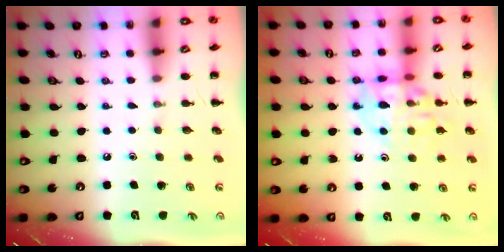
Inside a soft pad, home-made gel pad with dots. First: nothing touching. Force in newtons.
{"total": 13.0, "press": 12.9, "slide": 1.9}